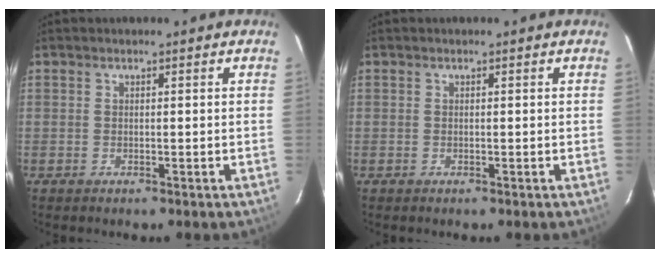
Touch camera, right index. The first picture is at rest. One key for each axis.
{"total": 0.0}